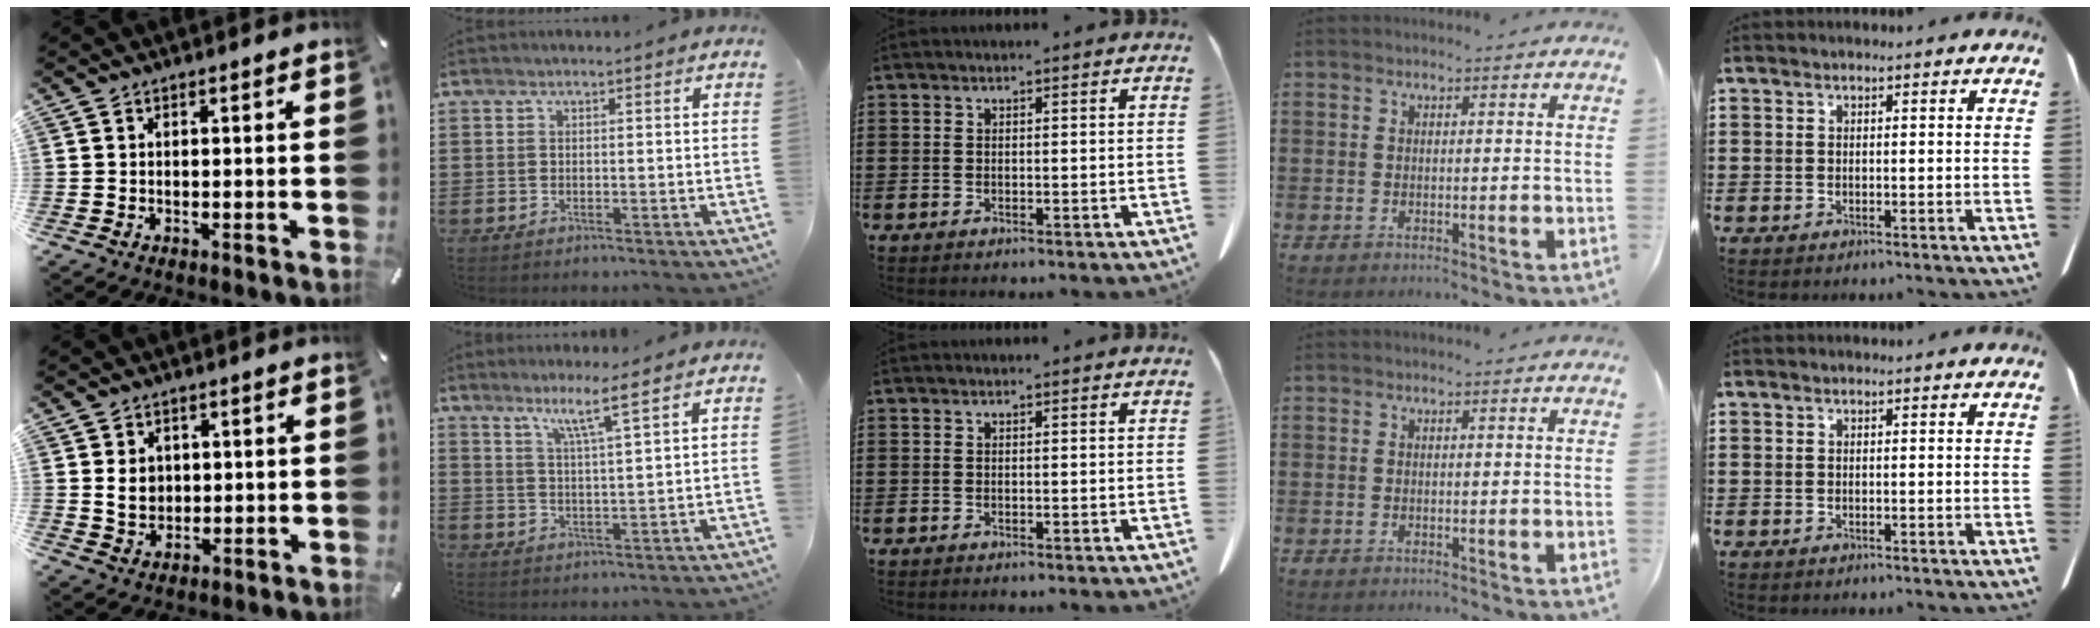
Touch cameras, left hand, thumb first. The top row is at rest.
{"thumb": {"total": 4.8, "force": [0.8, 4.3, 2.0], "torque": [-0.038, -0.001, 0.010]}, "index": {"total": 5.5, "force": [4.0, -0.8, 3.7], "torque": [-0.077, -0.012, 0.065]}}